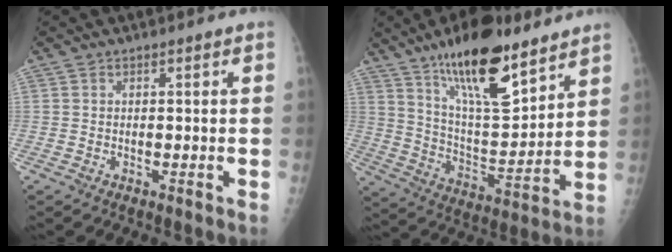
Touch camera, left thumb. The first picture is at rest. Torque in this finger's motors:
{"motor_torque": [0.88, 0.12, 1.64, -1.13, 0.44]}